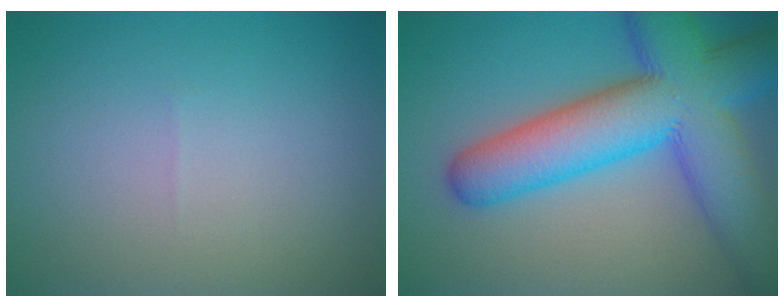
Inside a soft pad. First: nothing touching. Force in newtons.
{"total": 12.6, "press": 12.6, "slide": 0.6}